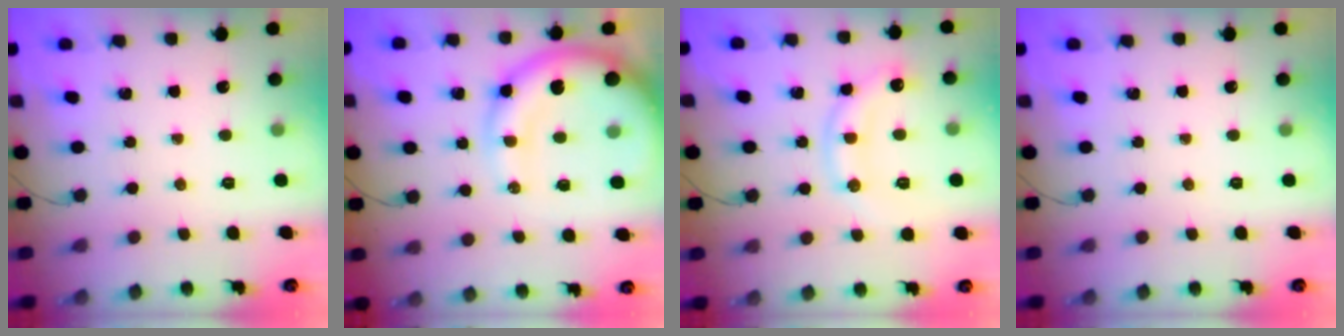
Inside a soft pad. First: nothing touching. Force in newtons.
{"total": 14.9, "press": 14.5, "slide": 3.5}
{"total": 10.3, "press": 10.3, "slide": 0.8}
{"total": 0.0}